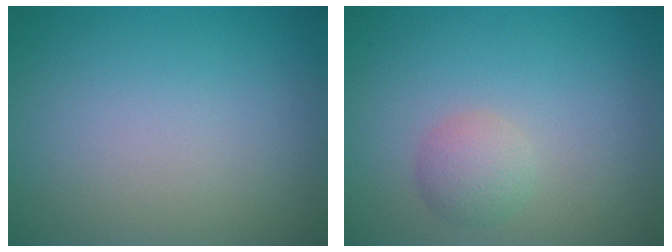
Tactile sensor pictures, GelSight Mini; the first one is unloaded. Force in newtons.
{"total": 2.1, "press": 2.1, "slide": 0.1}